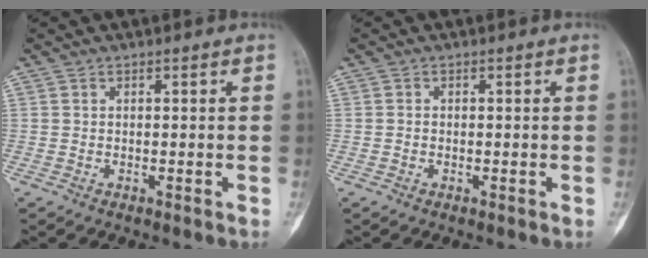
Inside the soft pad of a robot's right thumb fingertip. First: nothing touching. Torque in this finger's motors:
{"motor_torque": [-0.11, -0.13, -0.31, 0.29, -0.05]}